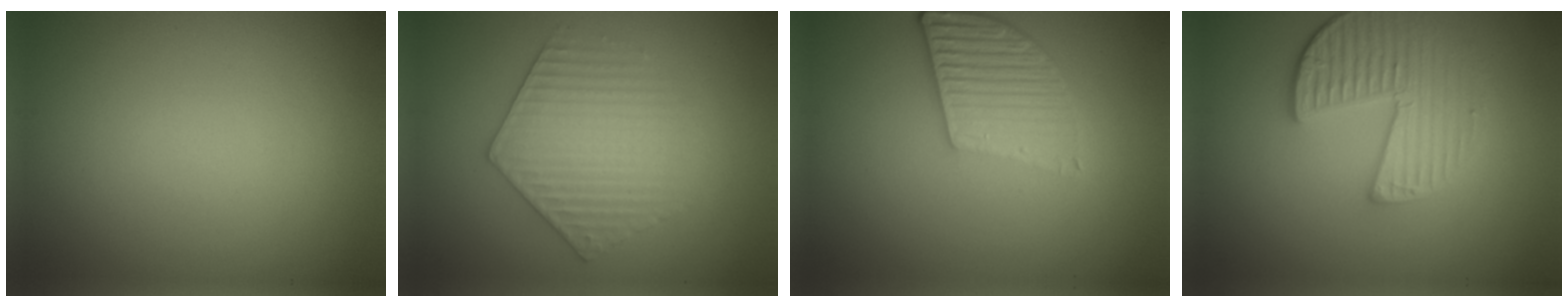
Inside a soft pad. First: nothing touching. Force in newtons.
{"total": 3.8, "press": 3.8, "slide": 0.6}
{"total": 5.2, "press": 3.8, "slide": 3.6}
{"total": 3.9, "press": 3.5, "slide": 1.6}